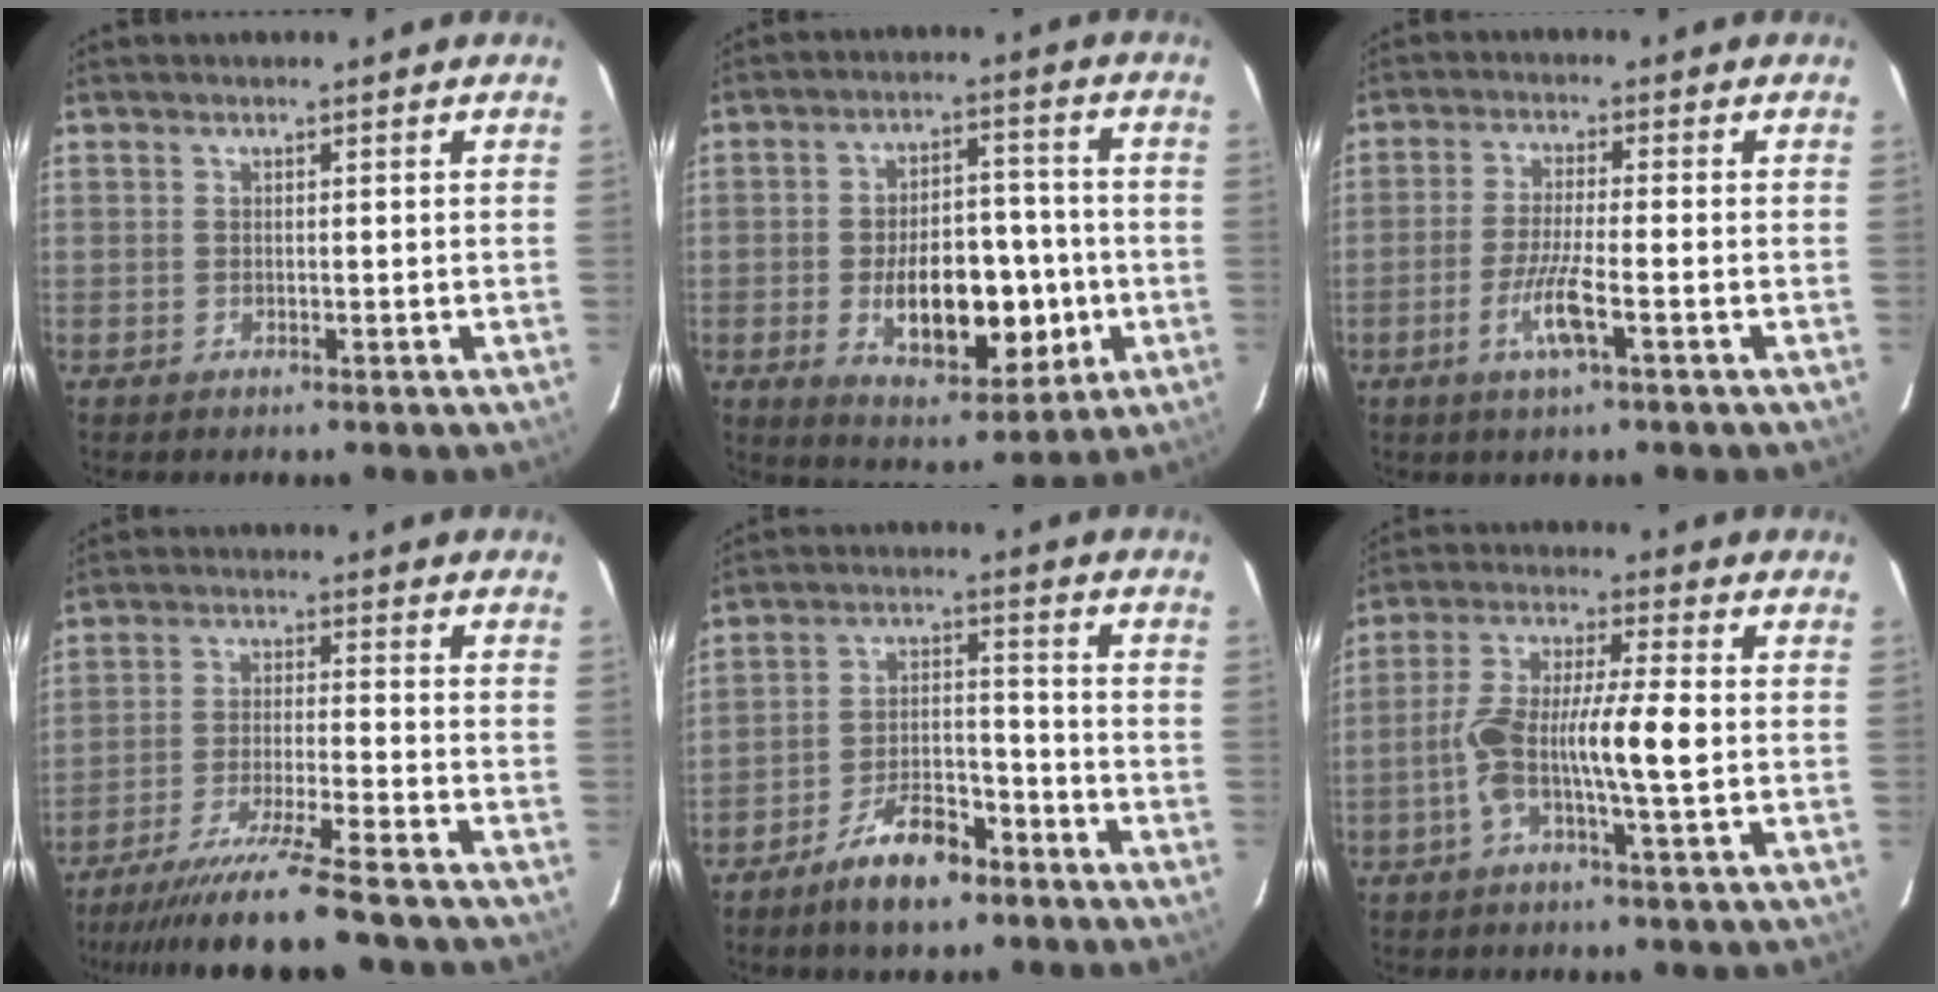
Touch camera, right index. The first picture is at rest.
{"total": 13.7, "force": [-2.9, 6.6, 11.6], "torque": [-0.184, 0.010, -0.034]}
{"total": 5.9, "force": [-2.4, 0.1, 5.3], "torque": [-0.105, -0.009, -0.047]}
{"total": 13.4, "force": [-11.4, -1.0, 7.0], "torque": [-0.112, -0.035, -0.185]}
{"total": 9.2, "force": [-6.5, 3.4, 5.6], "torque": [-0.106, 0.006, -0.115]}
{"total": 10.4, "force": [-1.8, 0.8, 10.3], "torque": [-0.198, 0.014, -0.041]}